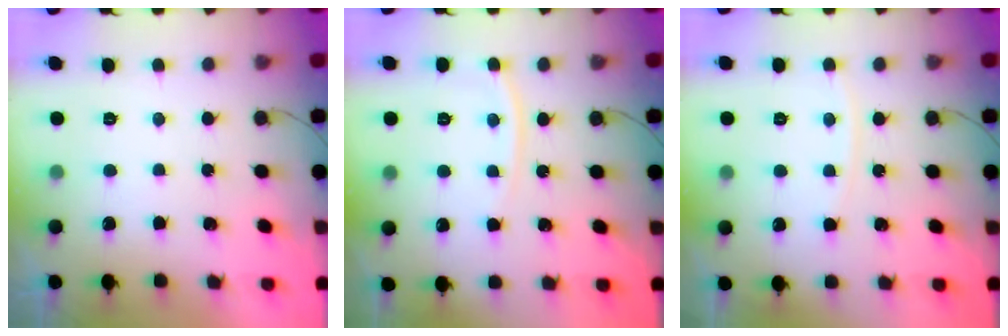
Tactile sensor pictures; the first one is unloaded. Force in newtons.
{"total": 5.7, "press": 5.7, "slide": 0.7}
{"total": 5.7, "press": 5.7, "slide": 0.6}